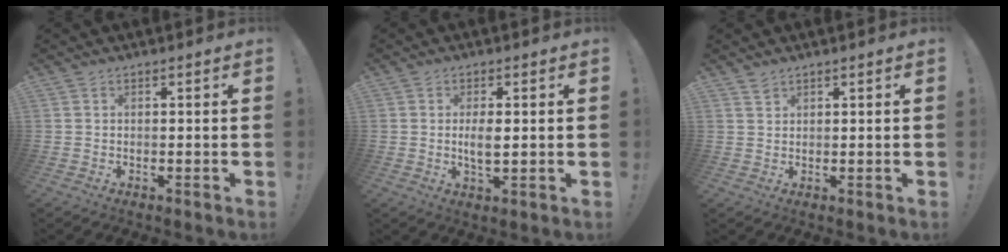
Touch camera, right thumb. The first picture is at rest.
{"total": 4.1, "force": [0.0, 1.5, 3.8], "torque": [-0.067, -0.005, -0.005]}
{"total": 1.7, "force": [1.5, 0.7, 0.5], "torque": [0.004, -0.013, 0.027]}